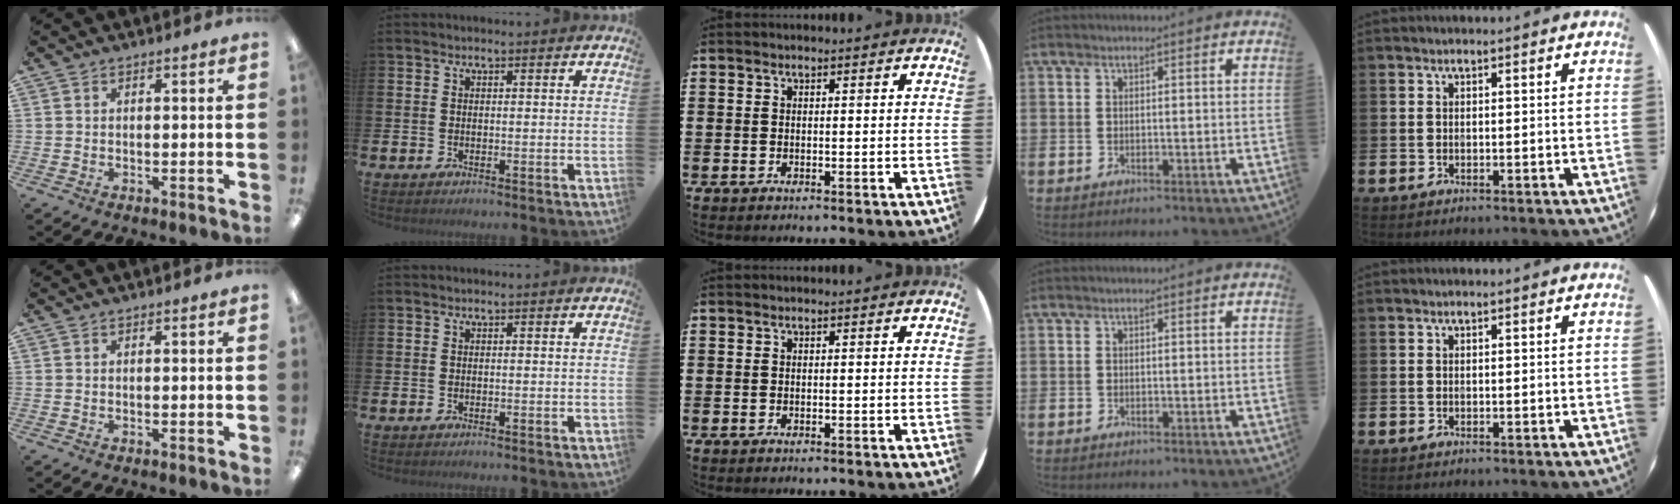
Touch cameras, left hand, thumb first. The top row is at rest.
{}